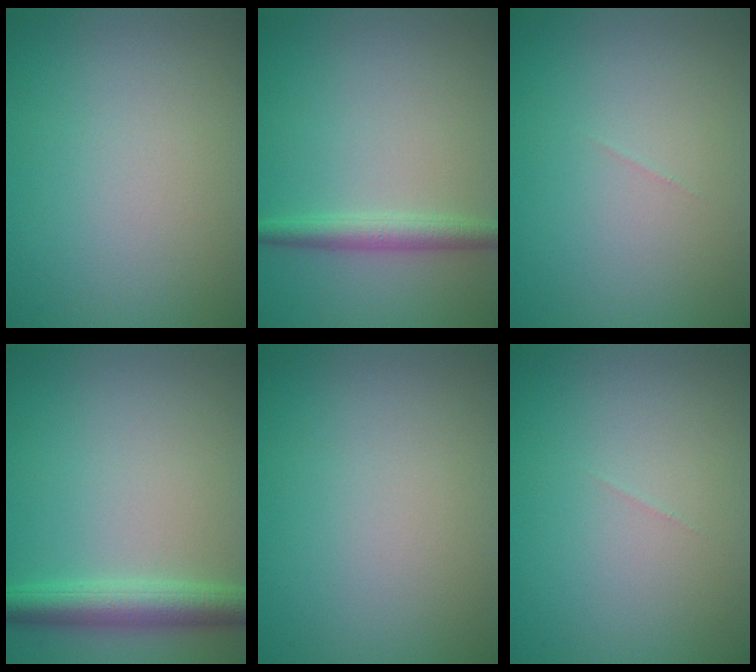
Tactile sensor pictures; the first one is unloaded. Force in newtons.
{"total": 2.4, "press": 2.4, "slide": 0.0}
{"total": 0.0}
{"total": 4.1, "press": 4.1, "slide": 0.1}
{"total": 0.0}
{"total": 0.0}